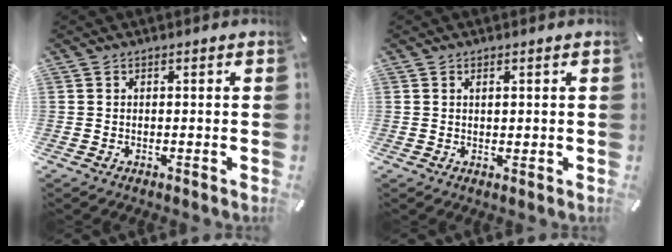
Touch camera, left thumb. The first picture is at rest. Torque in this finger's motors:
{"motor_torque": [-0.15, -0.56, 0.05, 0.05, -0.01]}